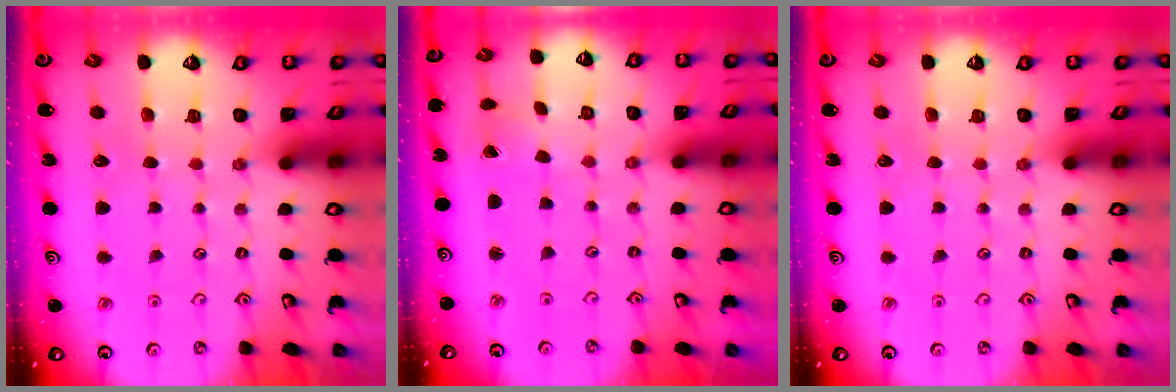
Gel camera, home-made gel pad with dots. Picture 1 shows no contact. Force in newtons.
{"total": 1.0, "press": 1.0, "slide": 0.1}
{"total": 0.0}